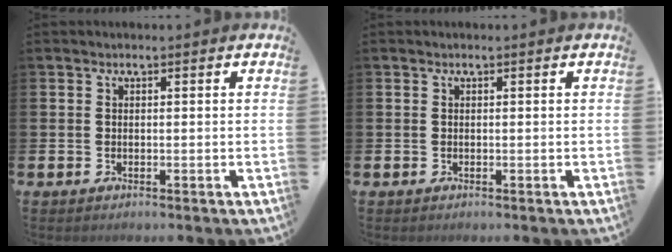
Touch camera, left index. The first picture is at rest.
{"total": 0.0}